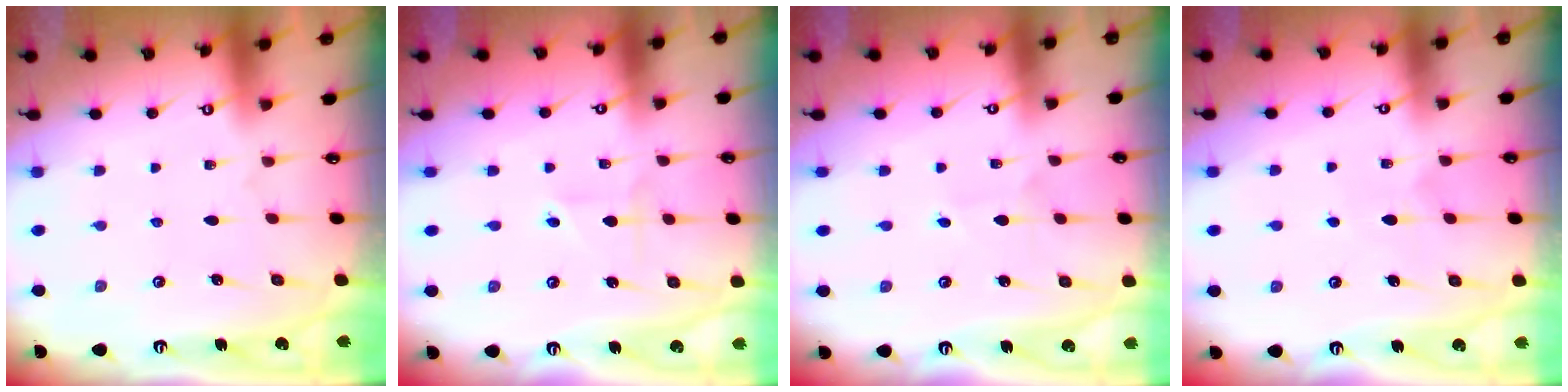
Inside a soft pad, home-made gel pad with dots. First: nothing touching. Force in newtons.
{"total": 1.9, "press": 1.8, "slide": 0.4}
{"total": 2.3, "press": 2.3, "slide": 0.2}
{"total": 5.0, "press": 5.0, "slide": 0.4}